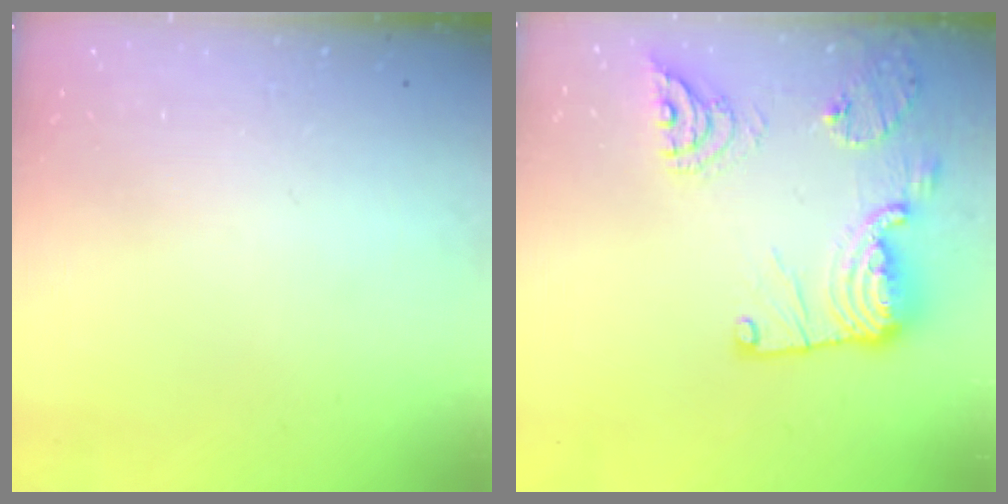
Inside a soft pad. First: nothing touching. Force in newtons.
{"total": 19.2, "press": 19.2, "slide": 1.1}